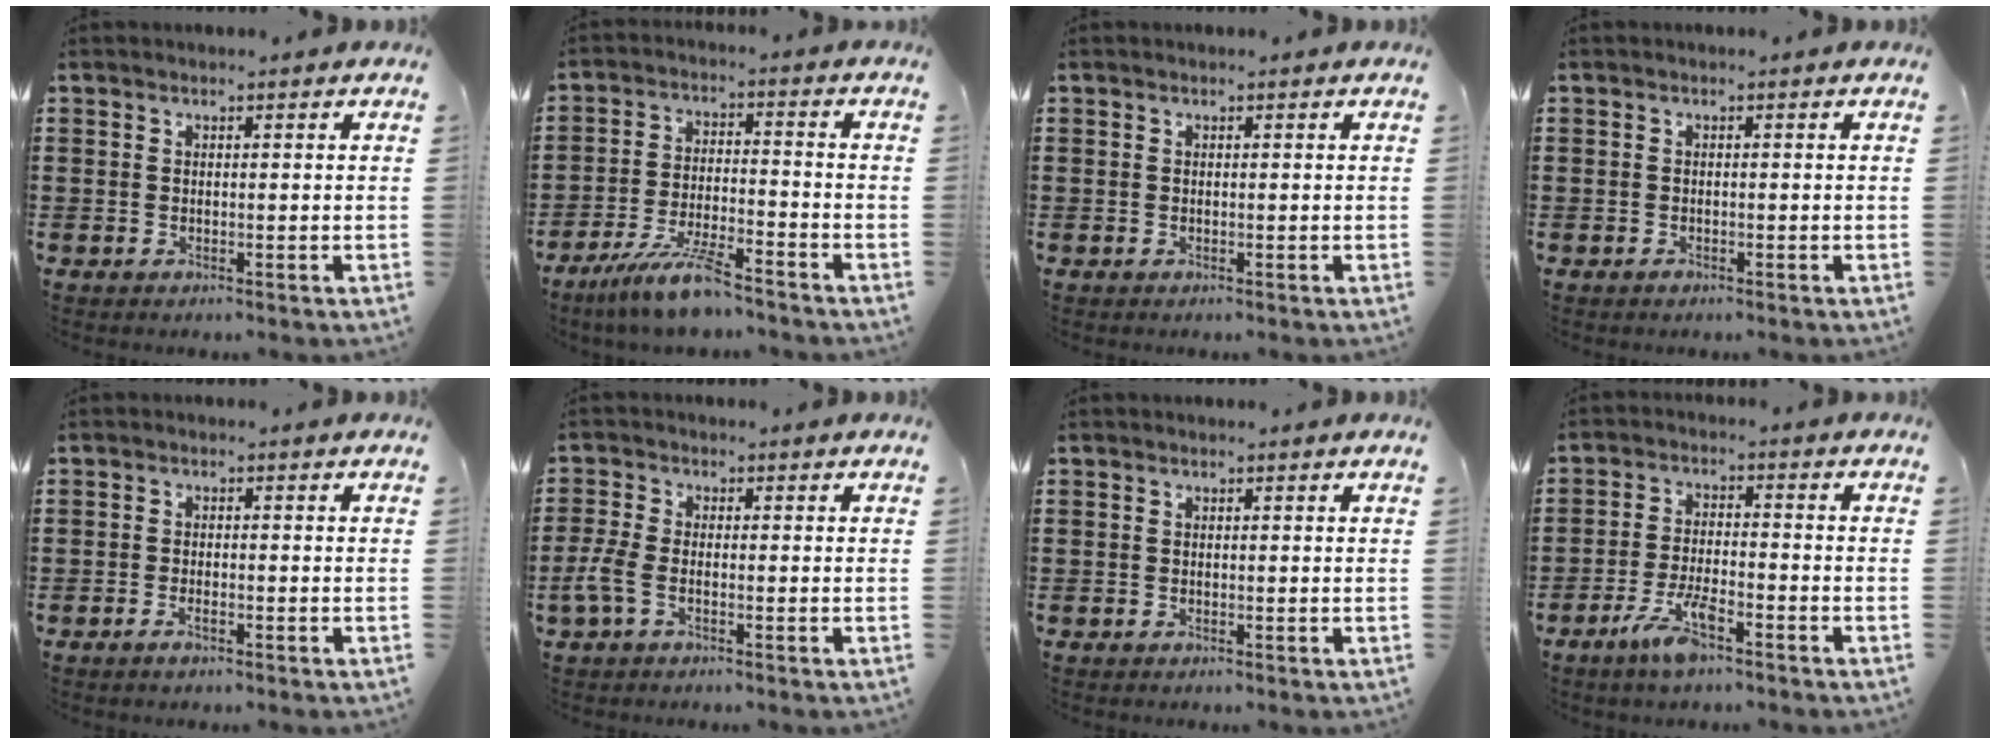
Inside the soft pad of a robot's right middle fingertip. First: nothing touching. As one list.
[{"total": 8.3, "force": [-6.6, 1.0, 4.9], "torque": [-0.105, -0.008, -0.127]}, {"total": 0.0}, {"total": 0.6, "force": [-0.5, 0.4, 0.1], "torque": [-0.001, 0.003, -0.012]}, {"total": 1.2, "force": [-0.7, 0.2, 0.9], "torque": [-0.020, -0.005, -0.012]}, {"total": 3.5, "force": [-1.4, 1.6, 2.8], "torque": [-0.075, -0.007, -0.033]}, {"total": 0.0}, {"total": 6.5, "force": [-4.0, 1.6, 4.9], "torque": [-0.104, -0.004, -0.073]}]